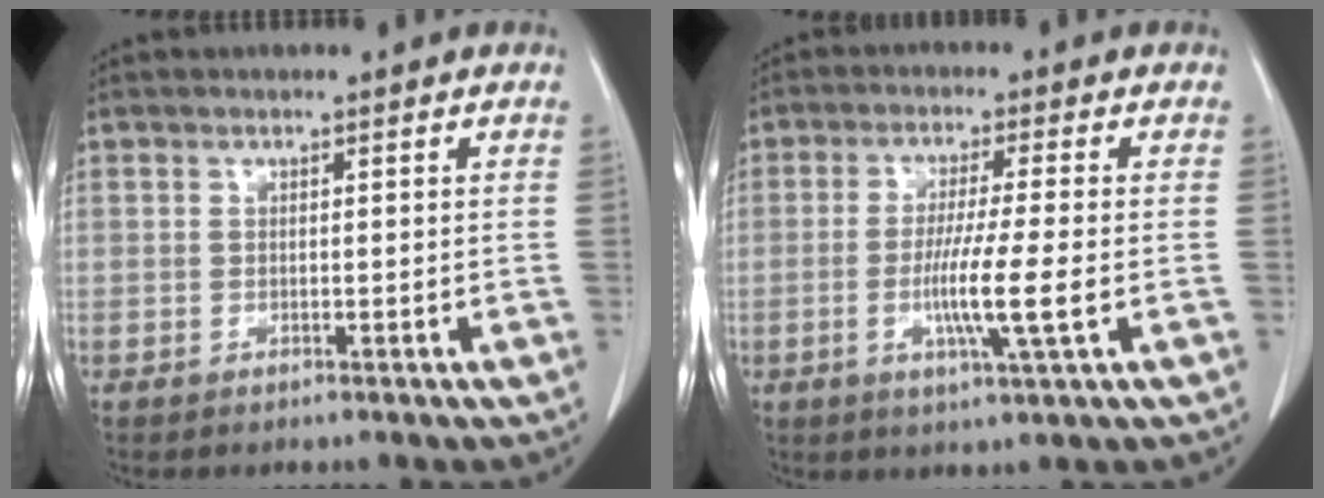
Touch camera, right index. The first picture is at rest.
{"total": 8.5, "force": [-1.9, -0.3, 8.3], "torque": [-0.152, -0.016, -0.035]}